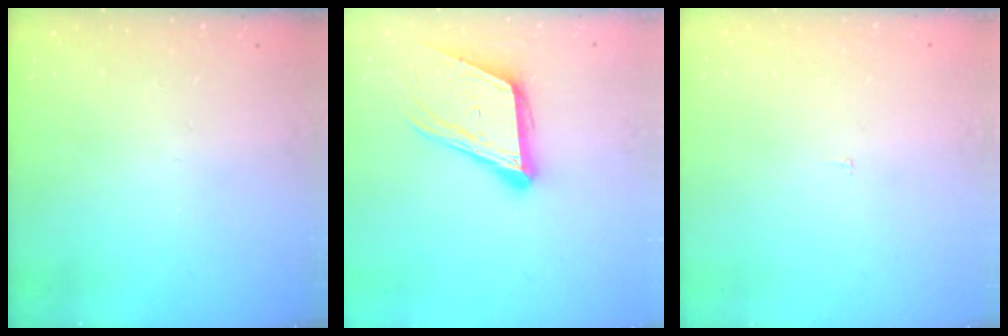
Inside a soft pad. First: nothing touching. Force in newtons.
{"total": 16.0, "press": 15.6, "slide": 3.7}
{"total": 2.3, "press": 2.3, "slide": 0.2}